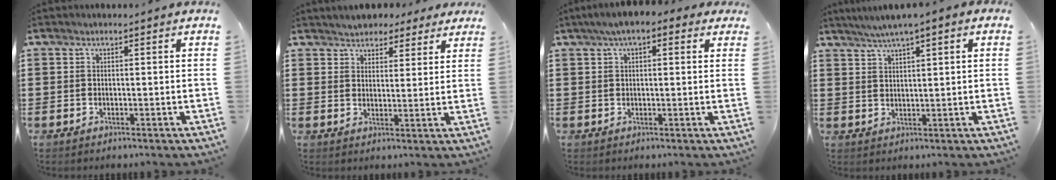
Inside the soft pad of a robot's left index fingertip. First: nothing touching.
{"total": 3.9, "force": [3.6, 1.5, 0.0], "torque": [-0.017, -0.003, 0.067]}
{"total": 3.7, "force": [2.2, 1.6, 2.5], "torque": [-0.056, 0.007, 0.037]}
{"total": 2.9, "force": [2.0, 0.0, 2.0], "torque": [-0.042, -0.001, 0.036]}